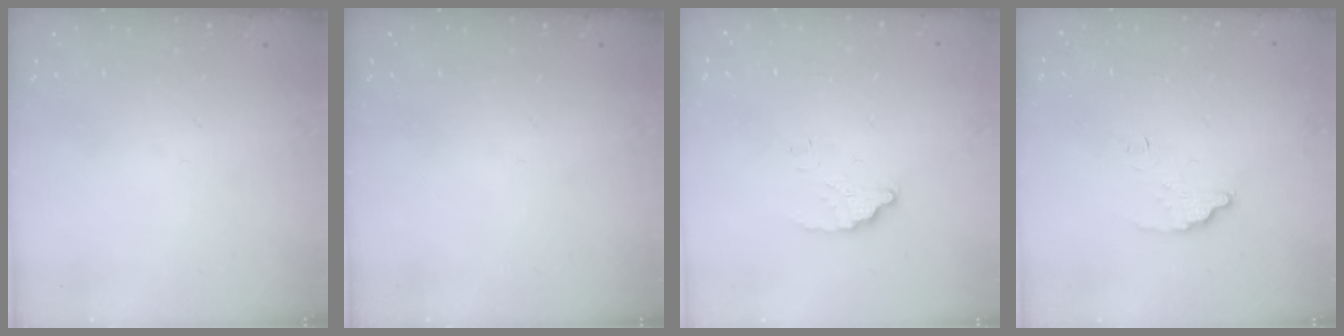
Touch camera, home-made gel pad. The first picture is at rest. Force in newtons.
{"total": 0.0}
{"total": 3.4, "press": 3.4, "slide": 0.2}
{"total": 3.6, "press": 3.6, "slide": 0.1}